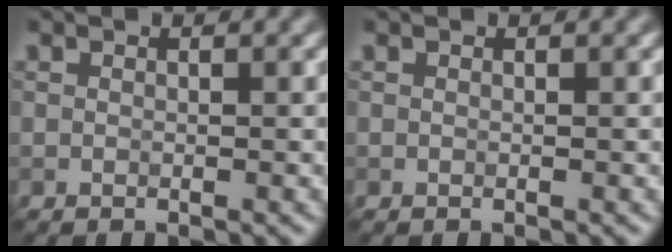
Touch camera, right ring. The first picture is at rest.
{"total": 0.0}